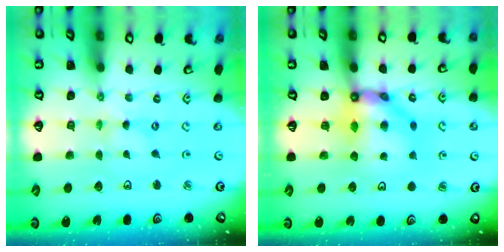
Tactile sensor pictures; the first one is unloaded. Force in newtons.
{"total": 10.3, "press": 10.2, "slide": 1.2}